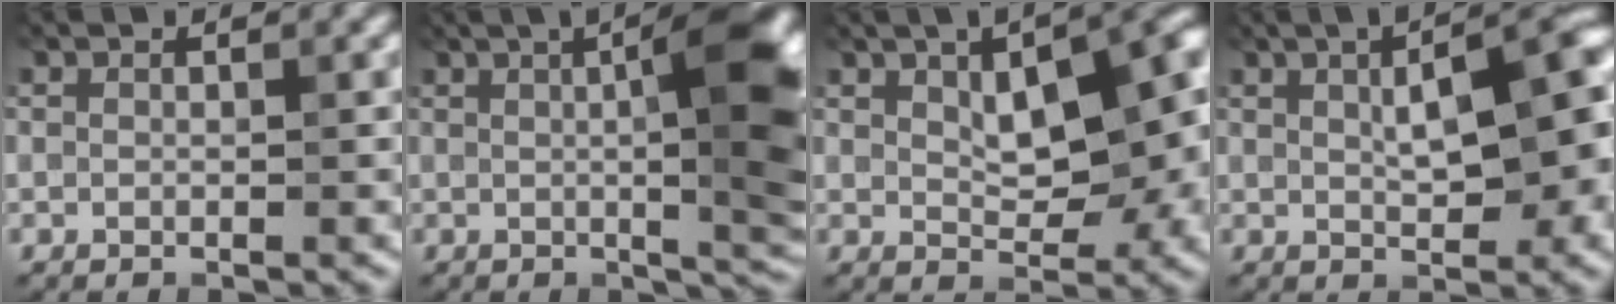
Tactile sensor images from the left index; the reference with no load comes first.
{"total": 9.9, "force": [1.1, 2.0, 9.6], "torque": [-0.129, 0.008, 0.023]}
{"total": 10.0, "force": [1.4, 4.8, 8.6], "torque": [-0.122, 0.007, 0.029]}
{"total": 8.7, "force": [0.7, 3.3, 8.1], "torque": [-0.112, 0.016, 0.017]}